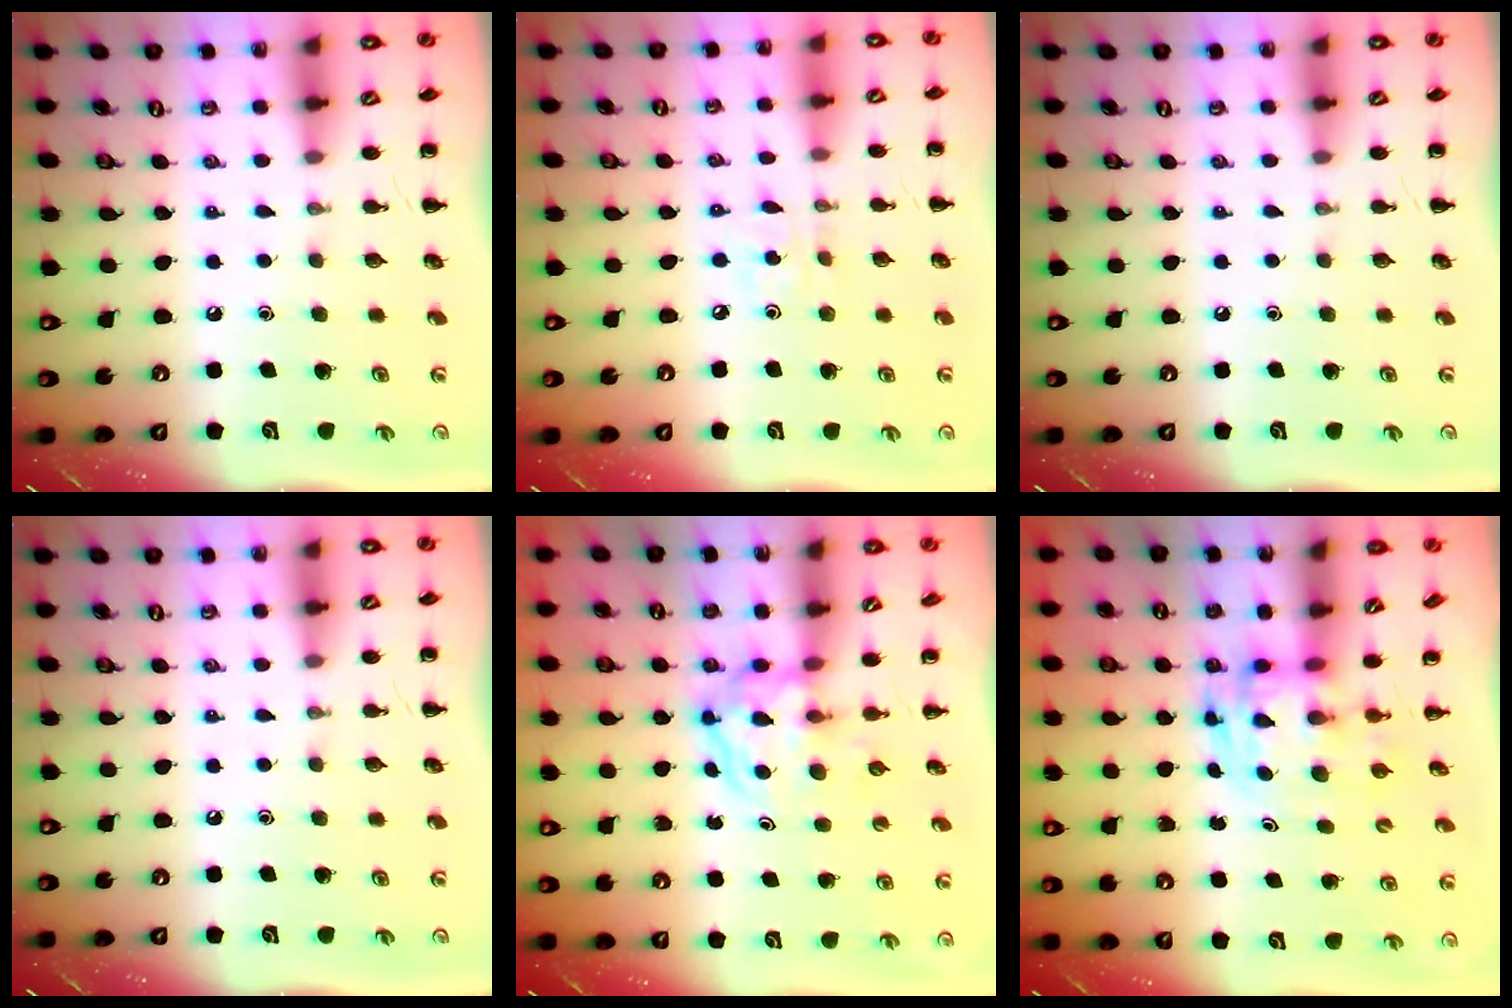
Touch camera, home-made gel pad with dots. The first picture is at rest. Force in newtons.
{"total": 2.8, "press": 2.7, "slide": 0.9}
{"total": 0.0}
{"total": 0.0}
{"total": 3.8, "press": 3.7, "slide": 0.4}
{"total": 3.3, "press": 3.3, "slide": 0.6}